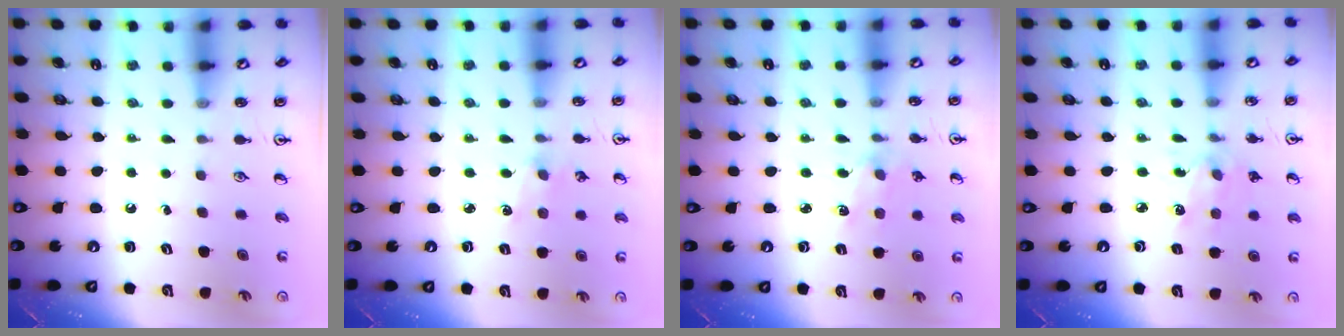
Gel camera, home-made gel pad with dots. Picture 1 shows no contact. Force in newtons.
{"total": 1.5, "press": 1.4, "slide": 0.2}
{"total": 2.5, "press": 2.4, "slide": 0.3}
{"total": 3.0, "press": 2.9, "slide": 0.7}